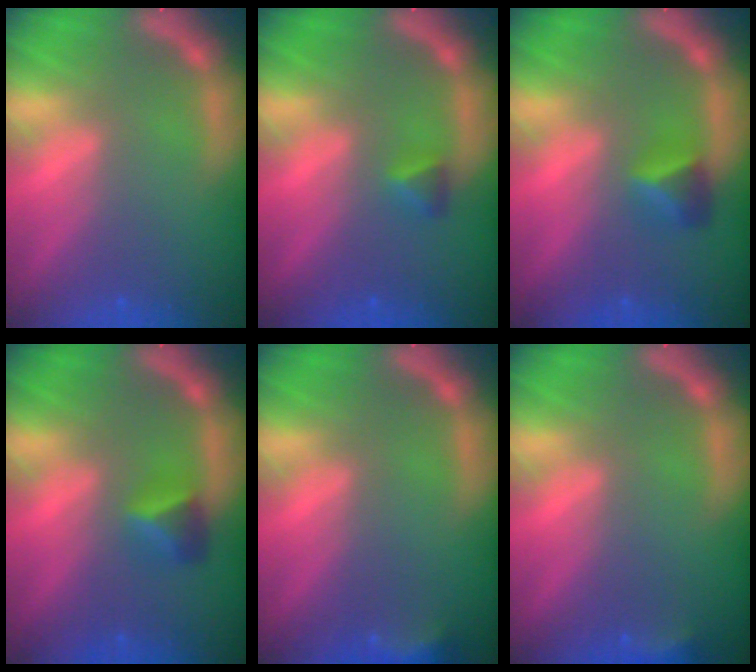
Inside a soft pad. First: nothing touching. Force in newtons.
{"total": 1.4}
{"total": 2.4}
{"total": 2.4}
{"total": 3.0}
{"total": 1.9}